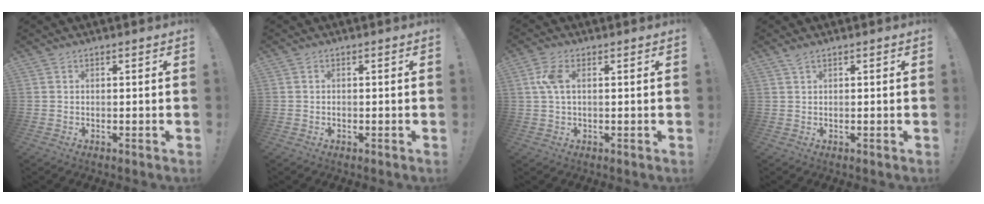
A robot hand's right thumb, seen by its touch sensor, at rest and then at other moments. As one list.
[{"total": 0.7, "force": [-0.3, 0.6, -0.1], "torque": [-0.006, 0.007, -0.005]}, {"total": 5.5, "force": [1.2, 2.4, 4.8], "torque": [-0.100, 0.006, 0.021]}, {"total": 1.5, "force": [1.1, 0.2, 1.1], "torque": [-0.016, -0.003, 0.018]}]